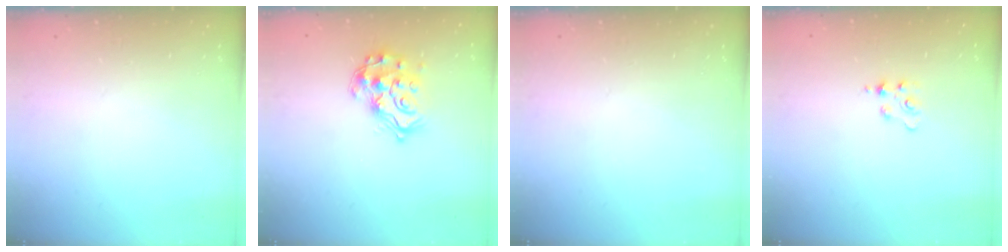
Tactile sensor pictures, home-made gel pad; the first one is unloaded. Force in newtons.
{"total": 17.0, "press": 17.0, "slide": 1.1}
{"total": 0.0}
{"total": 2.3, "press": 2.3, "slide": 0.5}